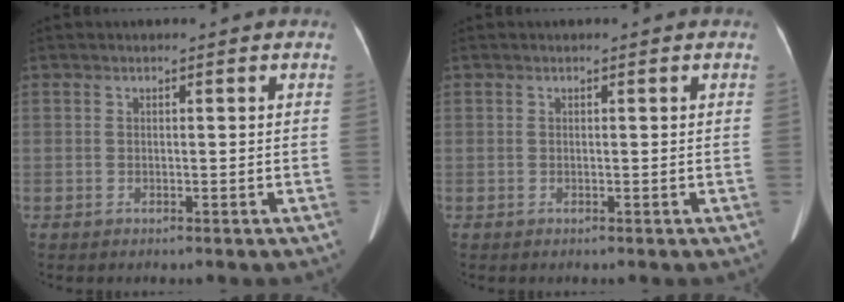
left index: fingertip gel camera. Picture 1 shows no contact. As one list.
[{"total": 0.0}]